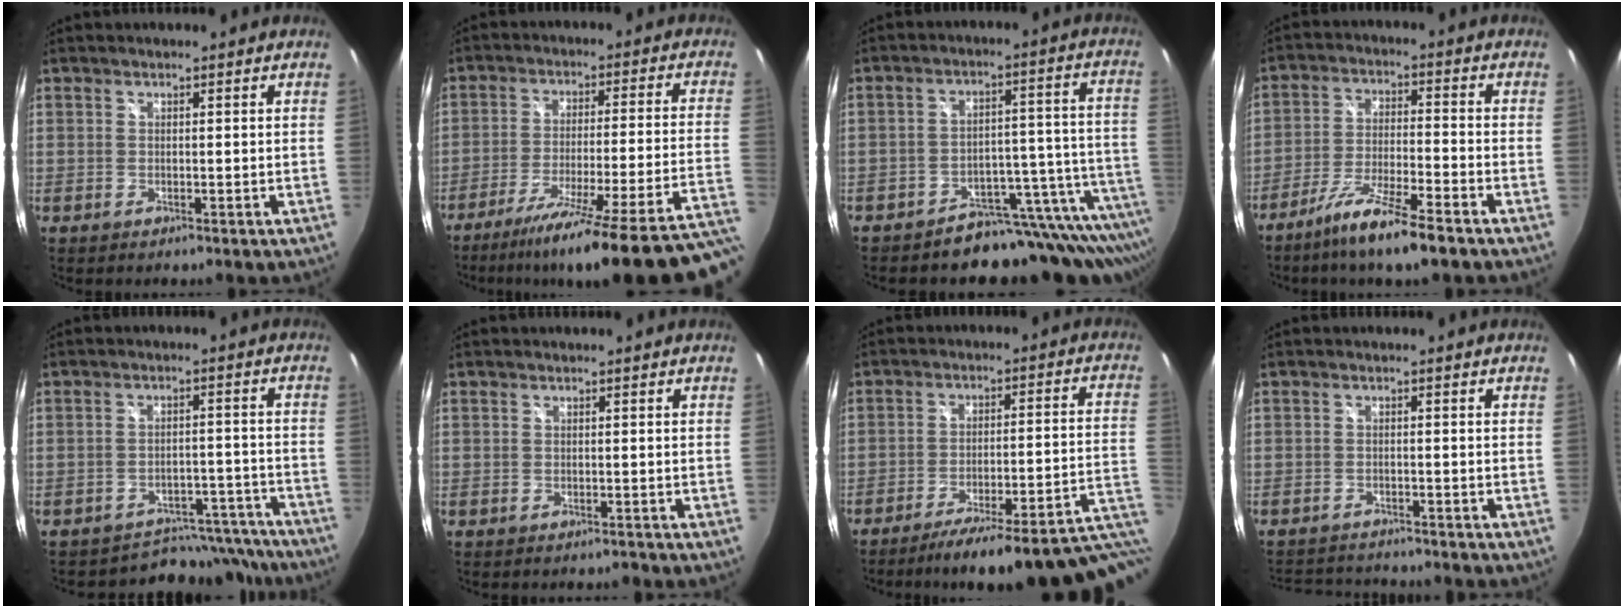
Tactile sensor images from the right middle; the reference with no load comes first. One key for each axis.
{"total": 27.6, "fx": -22.8, "fy": -1.3, "fz": 15.5, "tx": -0.195, "ty": -0.069, "tz": -0.322}
{"total": 14.4, "fx": -11.4, "fy": 6.2, "fz": 6.2, "tx": -0.053, "ty": 0.013, "tz": -0.163}
{"total": 10.8, "fx": -8.0, "fy": 0.6, "fz": 7.3, "tx": -0.150, "ty": -0.017, "tz": -0.142}
{"total": 13.0, "fx": -11.9, "fy": 5.1, "fz": 0.7, "tx": -0.004, "ty": 0.042, "tz": -0.144}
{"total": 0.8, "fx": -0.7, "fy": 0.4, "fz": 0.2, "tx": -0.005, "ty": 0.002, "tz": -0.006}
{"total": 19.5, "fx": -13.3, "fy": 1.4, "fz": 14.2, "tx": -0.173, "ty": -0.028, "tz": -0.164}
{"total": 7.0, "fx": -6.6, "fy": 1.6, "fz": 1.5, "tx": -0.048, "ty": 0.000, "tz": -0.105}